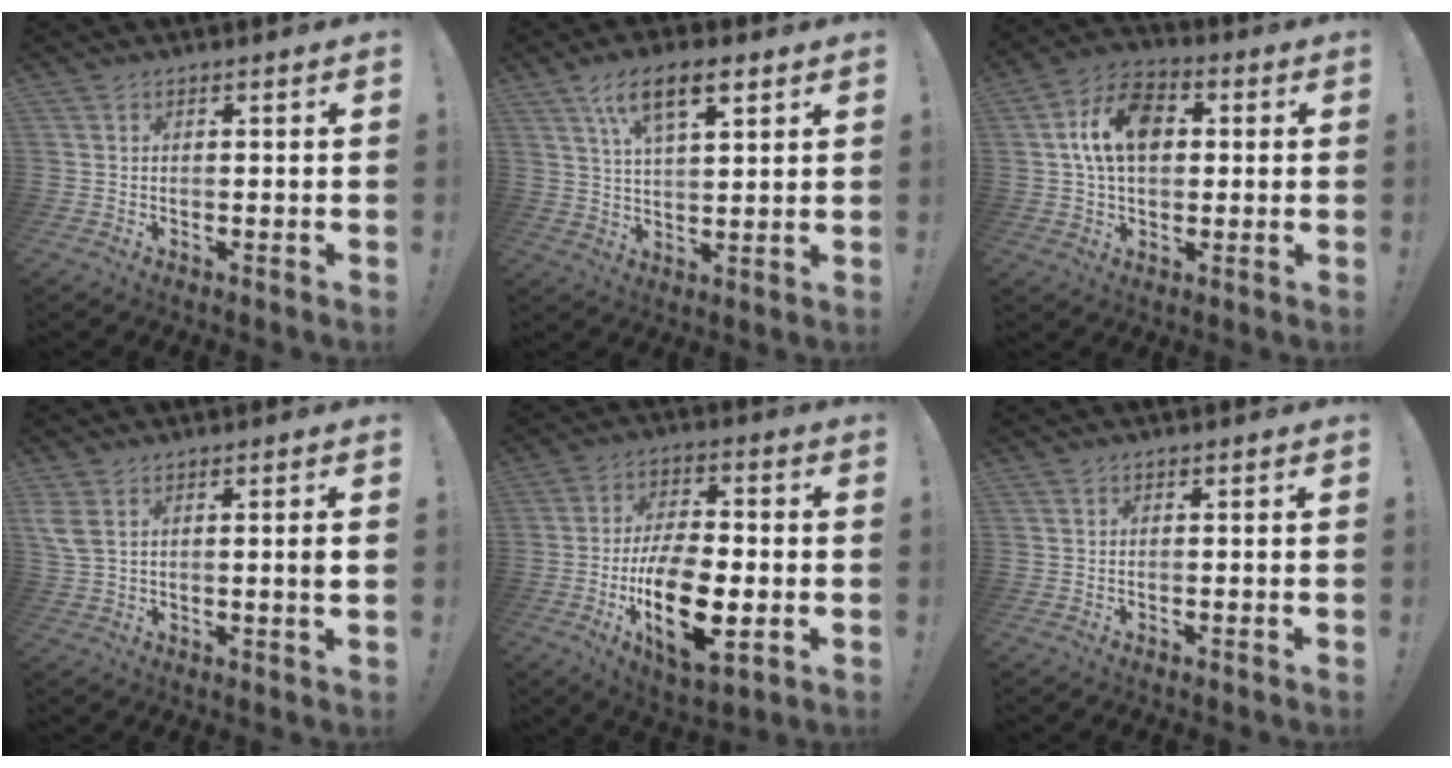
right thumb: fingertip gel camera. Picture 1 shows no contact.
{"total": 11.2, "force": [6.1, 4.5, 8.3], "torque": [-0.137, -0.012, 0.107]}
{"total": 13.9, "force": [2.9, 9.5, 9.7], "torque": [-0.152, 0.007, 0.055]}
{"total": 4.3, "force": [1.4, 0.8, 4.0], "torque": [-0.081, -0.005, 0.028]}
{"total": 18.4, "force": [-4.6, 8.9, 15.4], "torque": [-0.262, 0.008, -0.072]}
{"total": 0.0}